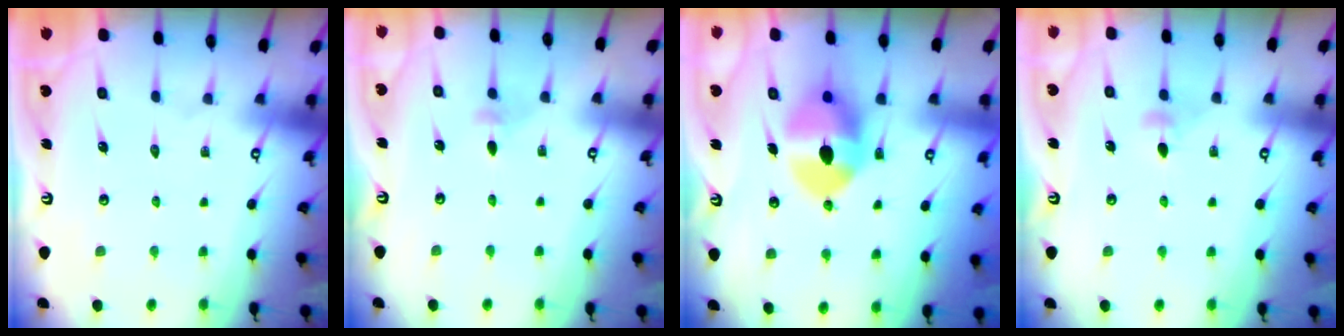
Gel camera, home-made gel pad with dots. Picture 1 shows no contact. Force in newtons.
{"total": 3.5, "press": 3.4, "slide": 0.9}
{"total": 11.2, "press": 11.1, "slide": 1.7}
{"total": 2.8, "press": 2.7, "slide": 0.4}